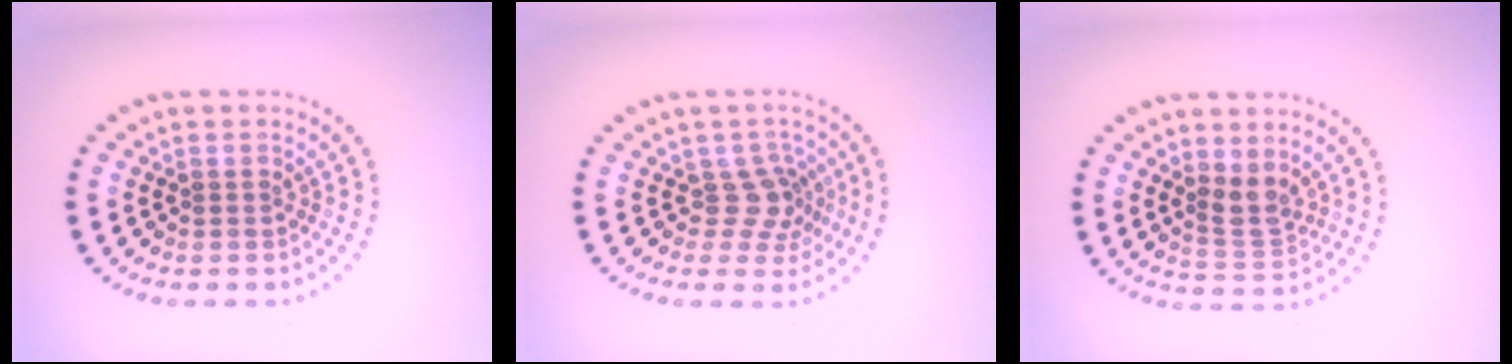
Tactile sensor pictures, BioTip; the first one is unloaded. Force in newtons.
{"total": 2.5, "press": 1.9, "slide": 1.7}
{"total": 2.3, "press": 1.9, "slide": 1.3}